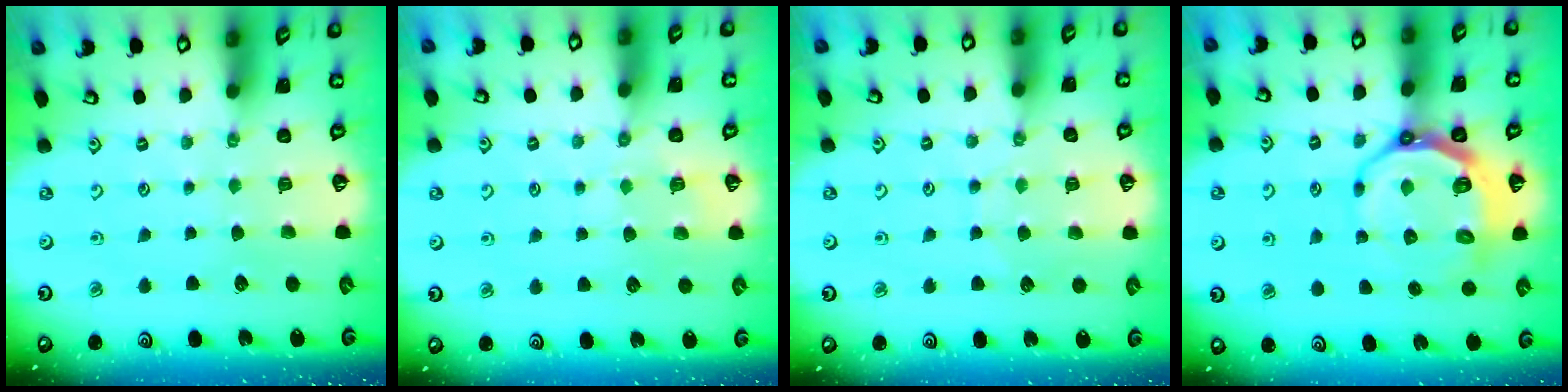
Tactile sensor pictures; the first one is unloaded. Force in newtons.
{"total": 5.9, "press": 5.8, "slide": 1.0}
{"total": 6.6, "press": 6.5, "slide": 0.6}
{"total": 9.7, "press": 8.9, "slide": 3.9}